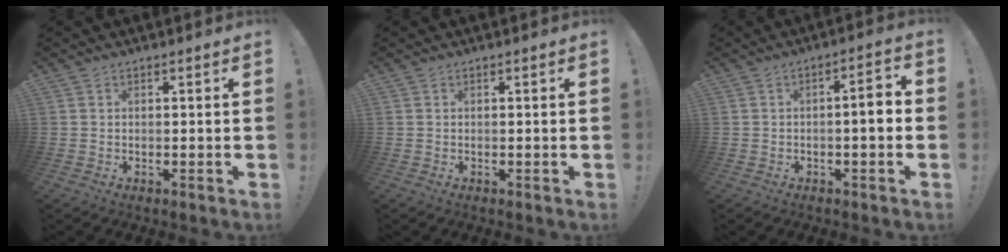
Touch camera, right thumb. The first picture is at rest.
{"total": 0.0}
{"total": 5.3, "force": [-1.1, 0.9, 5.1], "torque": [-0.088, 0.011, -0.021]}